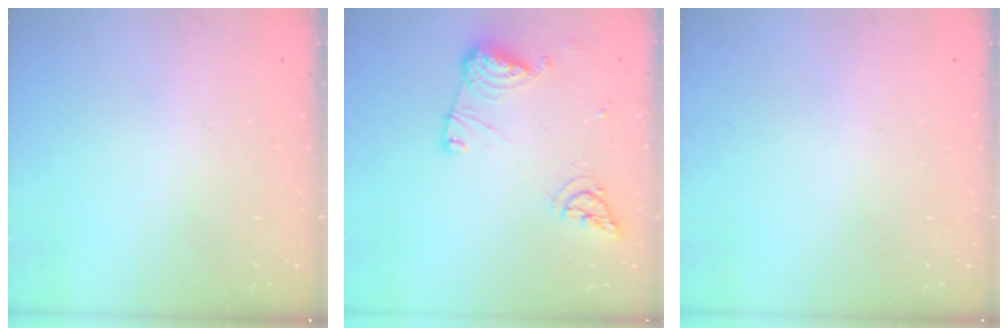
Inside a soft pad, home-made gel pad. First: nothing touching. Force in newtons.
{"total": 12.6, "press": 12.5, "slide": 1.5}
{"total": 1.1, "press": 0.8, "slide": 0.7}